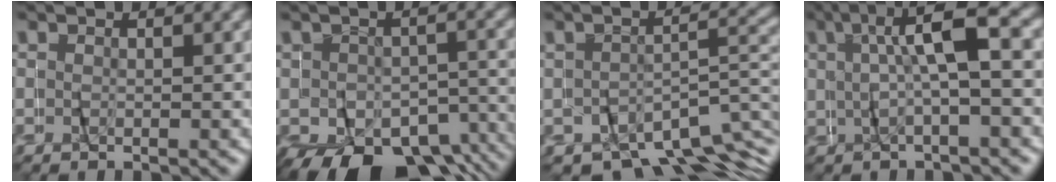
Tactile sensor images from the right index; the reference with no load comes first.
{"total": 11.4, "force": [-6.3, 7.4, 5.9], "torque": [-0.103, -0.034, -0.086]}
{"total": 9.3, "force": [-5.7, 5.2, 5.2], "torque": [-0.065, -0.015, -0.085]}
{"total": 4.5, "force": [1.1, 0.0, 4.4], "torque": [-0.063, 0.032, 0.013]}